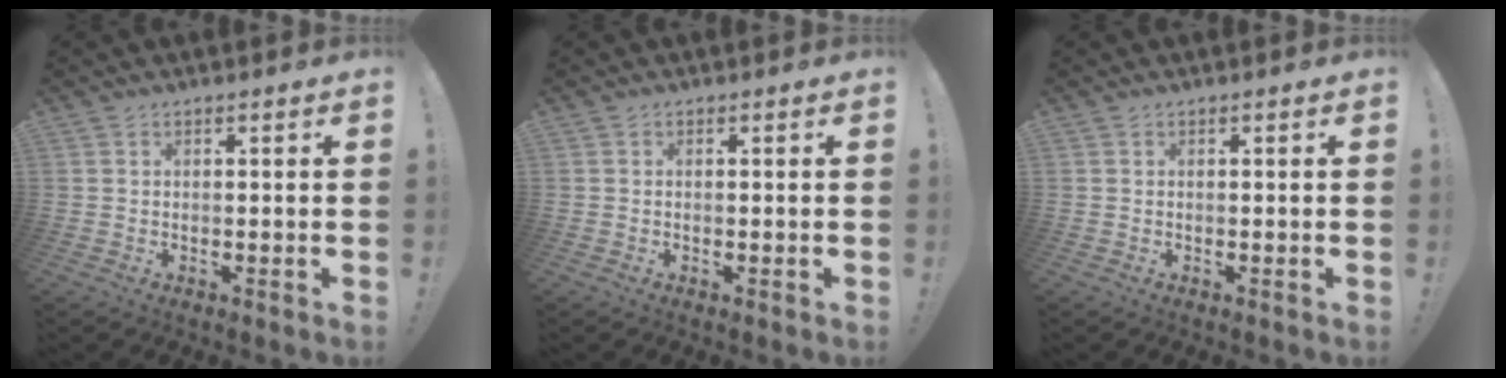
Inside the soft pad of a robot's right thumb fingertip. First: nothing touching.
{"total": 0.0}
{"total": 0.0}